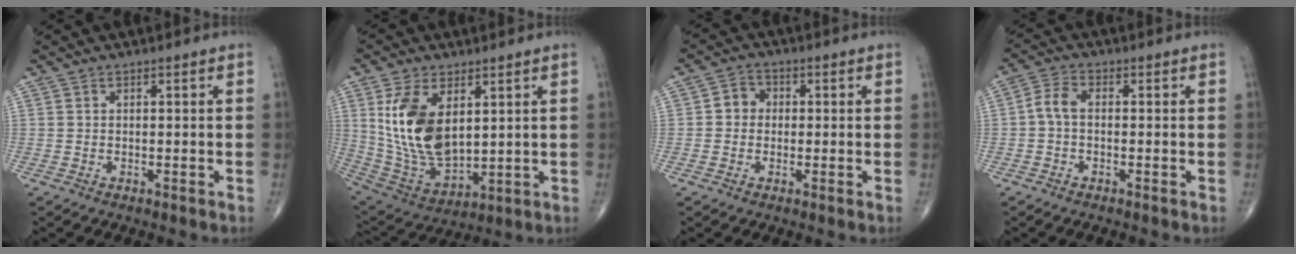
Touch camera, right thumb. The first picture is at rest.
{"total": 16.5, "force": [4.2, 9.2, 13.0], "torque": [-0.237, -0.022, 0.099]}
{"total": 3.8, "force": [0.0, 3.4, 1.7], "torque": [-0.006, 0.013, -0.011]}
{"total": 3.7, "force": [-0.5, 2.2, 2.9], "torque": [-0.059, 0.014, -0.018]}